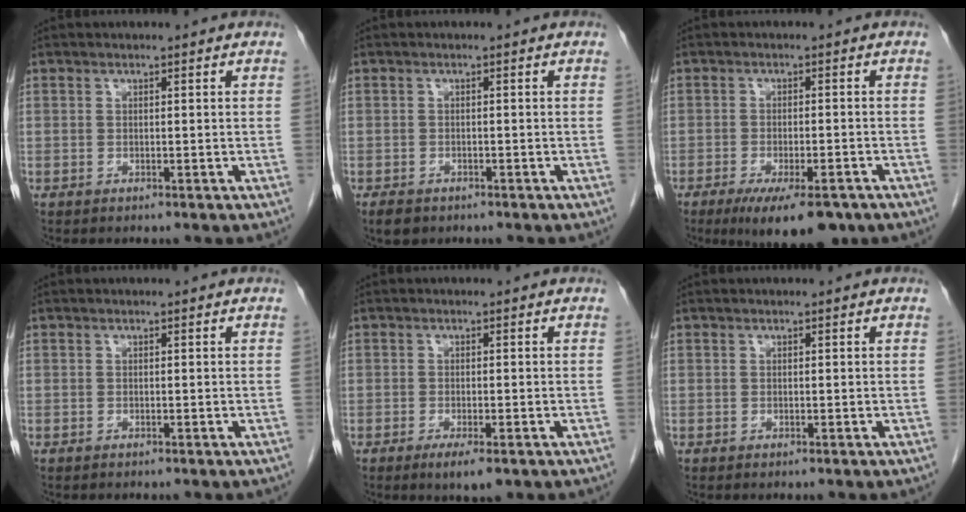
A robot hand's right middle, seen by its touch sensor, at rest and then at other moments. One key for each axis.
{"total": 2.7, "fx": -1.9, "fy": 1.5, "fz": 1.1, "tx": -0.018, "ty": -0.002, "tz": -0.025}
{"total": 10.0, "fx": -6.9, "fy": 2.8, "fz": 6.7, "tx": -0.096, "ty": -0.013, "tz": -0.103}
{"total": 0.0}
{"total": 3.4, "fx": -2.0, "fy": 0.8, "fz": 2.7, "tx": -0.043, "ty": -0.006, "tz": -0.028}
{"total": 0.0}